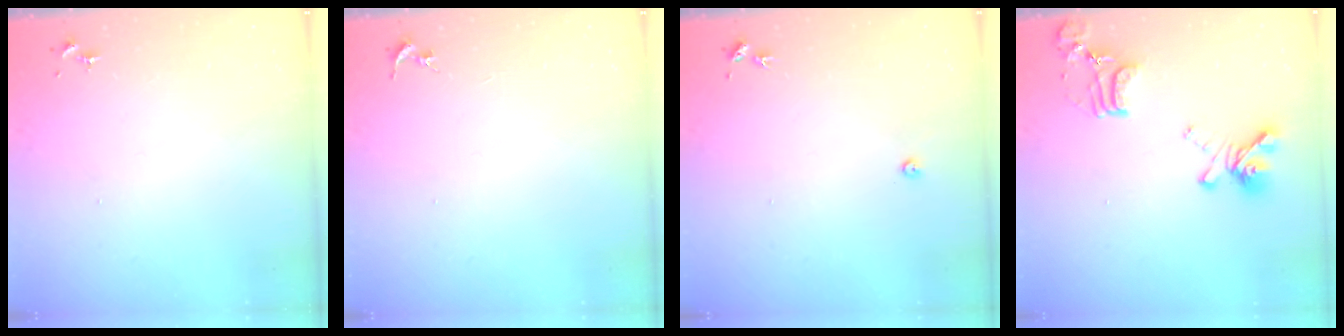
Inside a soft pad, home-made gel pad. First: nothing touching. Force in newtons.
{"total": 0.0}
{"total": 2.2, "press": 2.2, "slide": 0.3}
{"total": 16.9, "press": 16.8, "slide": 1.2}